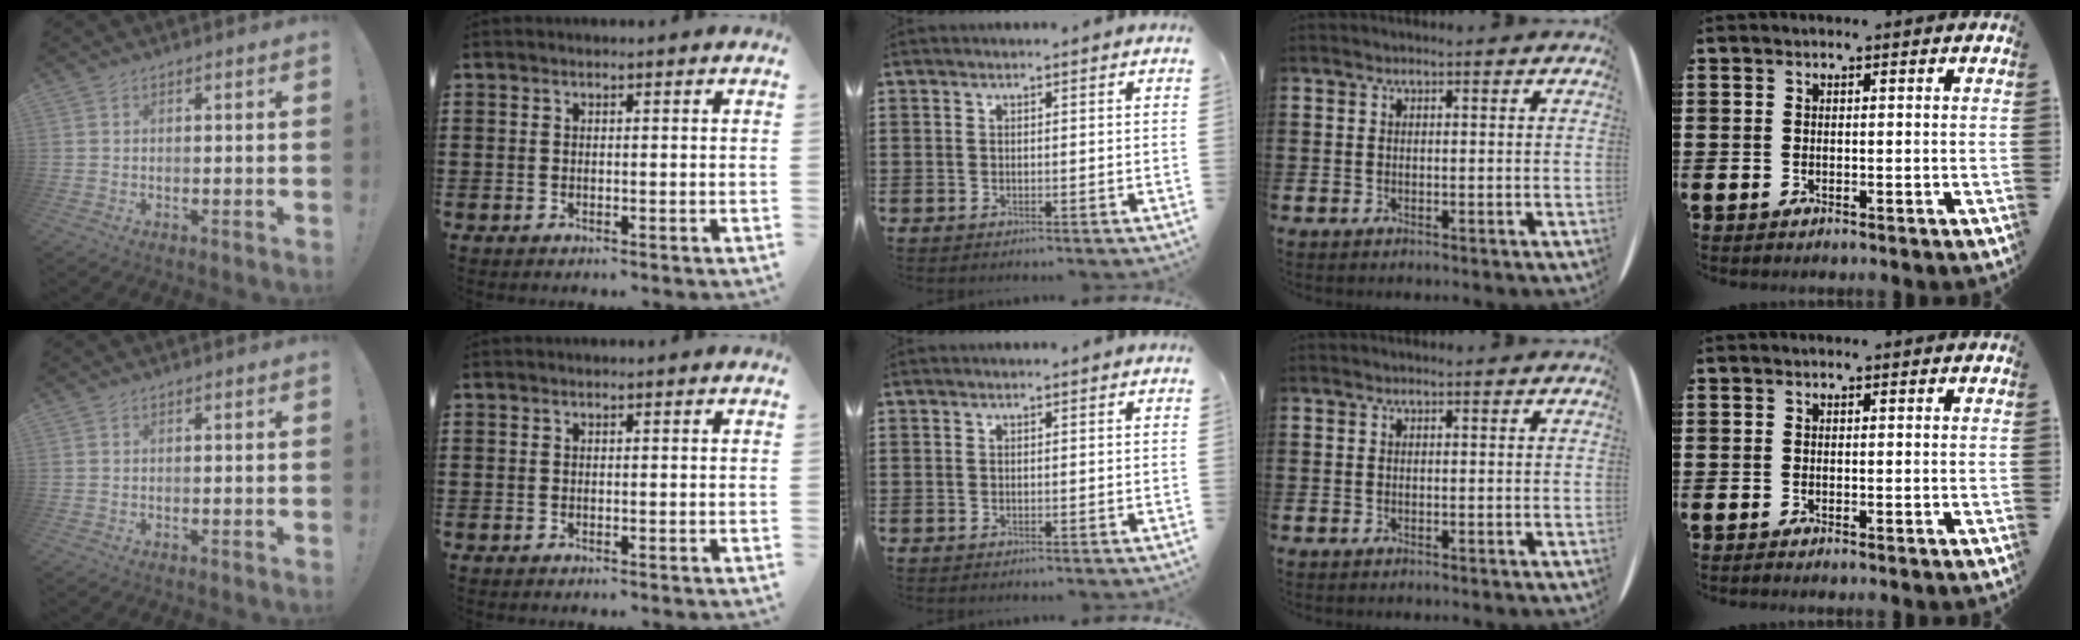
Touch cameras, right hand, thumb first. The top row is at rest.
{}